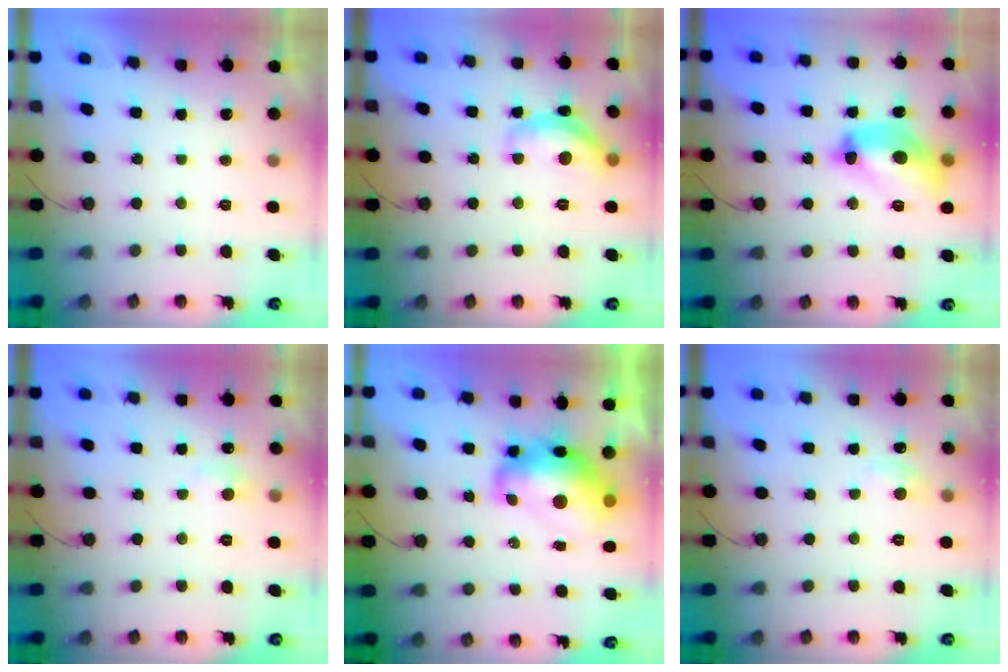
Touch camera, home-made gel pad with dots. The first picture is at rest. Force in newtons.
{"total": 13.2, "press": 13.2, "slide": 0.7}
{"total": 13.4, "press": 13.3, "slide": 1.2}
{"total": 5.9, "press": 5.9, "slide": 0.9}
{"total": 13.4, "press": 13.3, "slide": 1.0}
{"total": 6.5, "press": 6.4, "slide": 0.7}